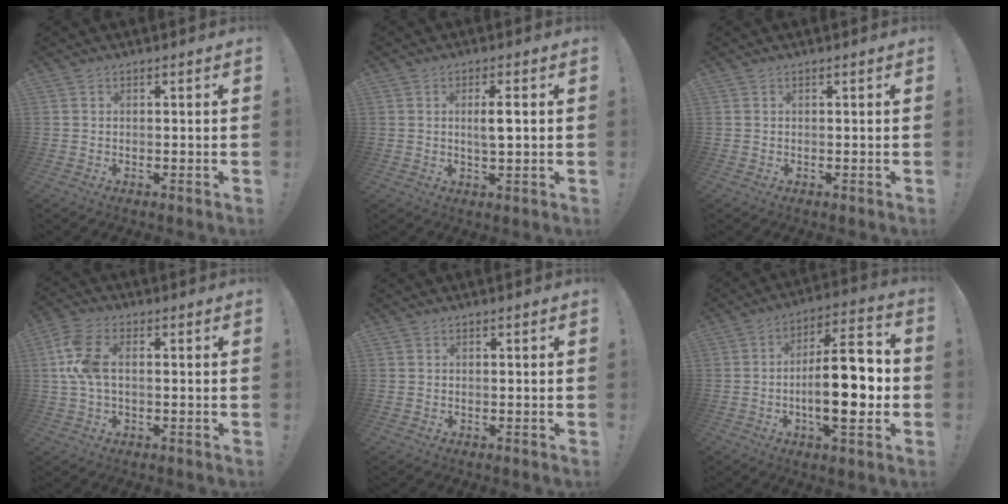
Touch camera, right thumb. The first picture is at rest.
{"total": 4.2, "force": [0.8, 0.8, 4.1], "torque": [-0.062, -0.007, 0.008]}
{"total": 0.0}
{"total": 8.8, "force": [0.7, 4.6, 7.4], "torque": [-0.156, 0.003, 0.017]}
{"total": 0.0}
{"total": 18.2, "force": [-3.2, 6.1, 16.8], "torque": [-0.268, 0.011, -0.053]}